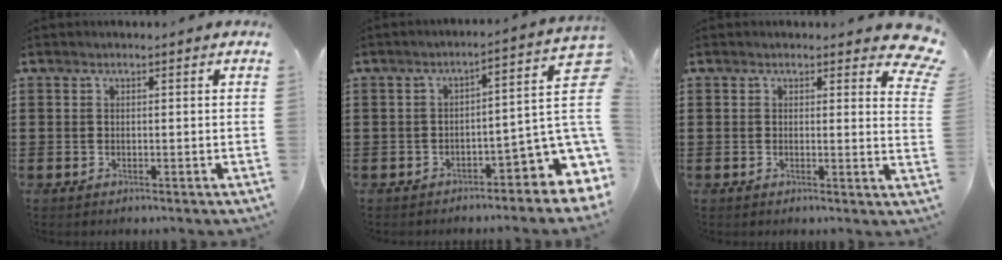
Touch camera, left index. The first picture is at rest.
{"total": 6.1, "force": [-2.4, 2.2, 5.2], "torque": [-0.071, -0.021, -0.044]}
{"total": 3.0, "force": [2.4, 0.8, 1.6], "torque": [-0.018, -0.012, 0.039]}